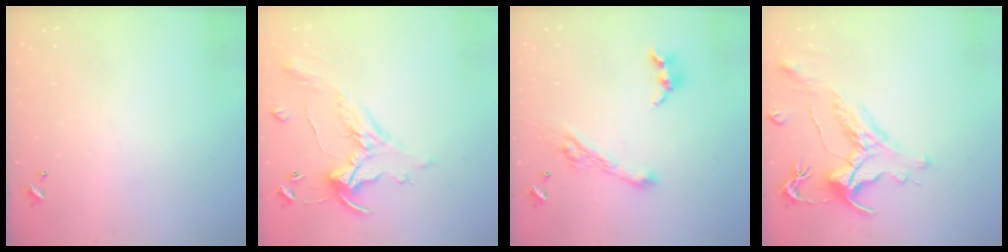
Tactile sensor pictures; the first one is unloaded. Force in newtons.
{"total": 1.8, "press": 1.5, "slide": 1.1}
{"total": 7.0, "press": 6.9, "slide": 1.1}
{"total": 1.4, "press": 0.2, "slide": 1.4}